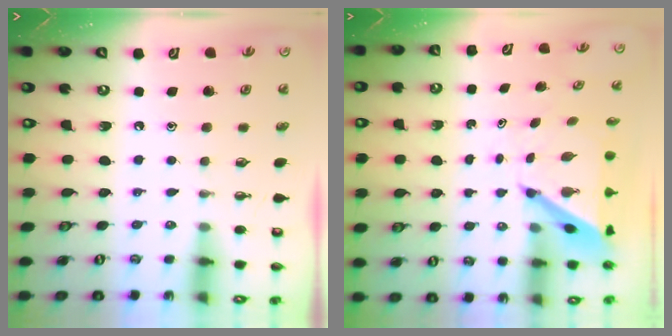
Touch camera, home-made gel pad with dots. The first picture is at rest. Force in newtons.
{"total": 5.6, "press": 5.6, "slide": 0.4}